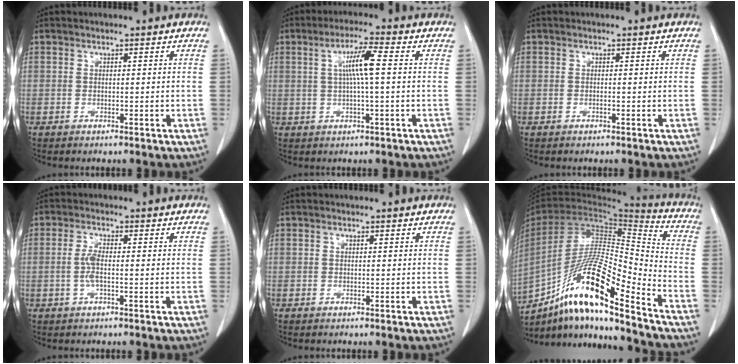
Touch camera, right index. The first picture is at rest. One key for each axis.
{"total": 5.9, "fx": 0.9, "fy": -0.1, "fz": 5.9, "tx": -0.109, "ty": 0.007, "tz": 0.016}
{"total": 0.0}
{"total": 2.9, "fx": -0.4, "fy": 0.6, "fz": 2.8, "tx": -0.061, "ty": 0.000, "tz": -0.008}
{"total": 0.0}
{"total": 20.4, "fx": -13.6, "fy": 1.8, "fz": 15.1, "tx": -0.292, "ty": -0.012, "tz": -0.246}